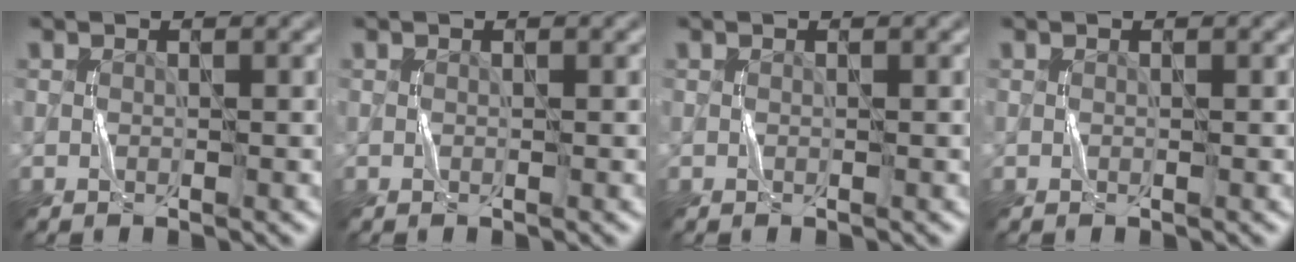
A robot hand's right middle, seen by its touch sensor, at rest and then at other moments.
{"total": 0.0}
{"total": 0.0}
{"total": 0.0}